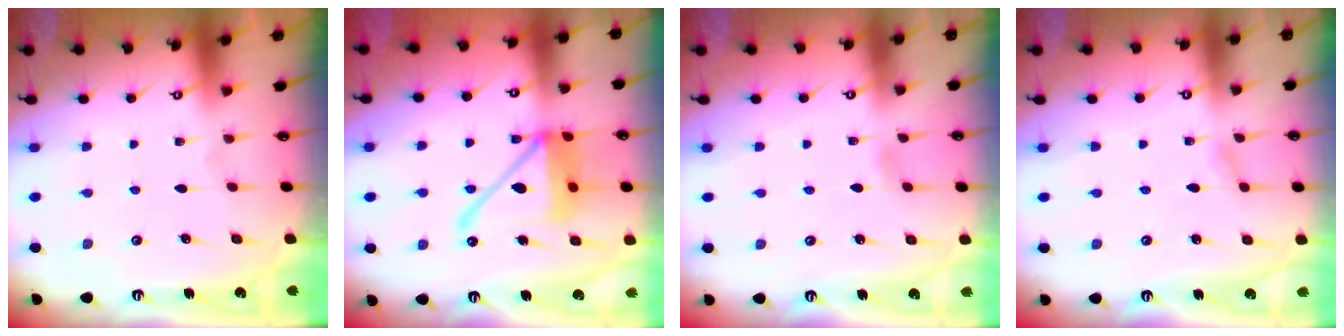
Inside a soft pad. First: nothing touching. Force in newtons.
{"total": 15.1, "press": 14.9, "slide": 2.2}
{"total": 2.1, "press": 2.1, "slide": 0.2}
{"total": 2.0, "press": 2.0, "slide": 0.2}